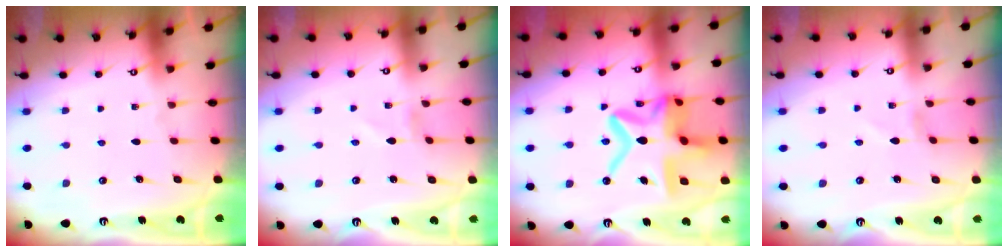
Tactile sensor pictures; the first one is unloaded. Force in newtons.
{"total": 1.3, "press": 1.3, "slide": 0.1}
{"total": 20.9, "press": 20.8, "slide": 1.8}
{"total": 0.7, "press": 0.7, "slide": 0.2}